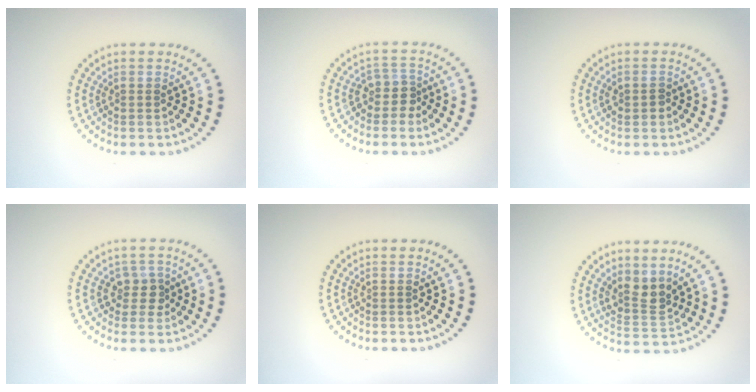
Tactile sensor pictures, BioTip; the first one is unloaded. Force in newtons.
{"total": 1.9, "press": 1.6, "slide": 1.2}
{"total": 1.1, "press": 1.1, "slide": 0.1}
{"total": 1.9, "press": 1.5, "slide": 1.1}
{"total": 0.0}
{"total": 2.5, "press": 1.9, "slide": 1.6}